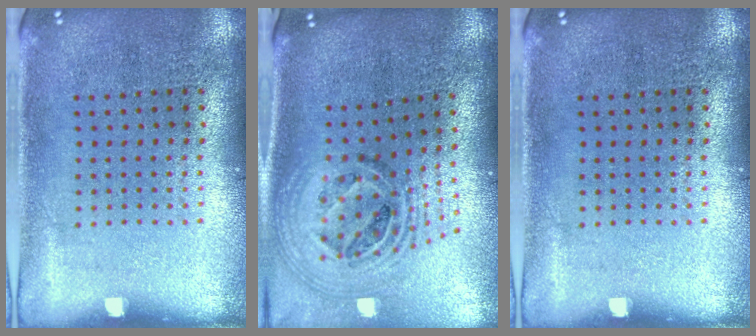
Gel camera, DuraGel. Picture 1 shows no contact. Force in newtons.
{"total": 1.9, "press": 1.5, "slide": 1.1}
{"total": 0.0}